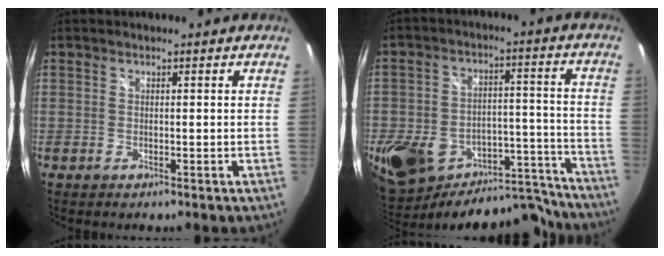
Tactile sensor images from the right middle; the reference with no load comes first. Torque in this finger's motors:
{"motor_torque": [1.07, -1.07, 0.48, 0.21]}